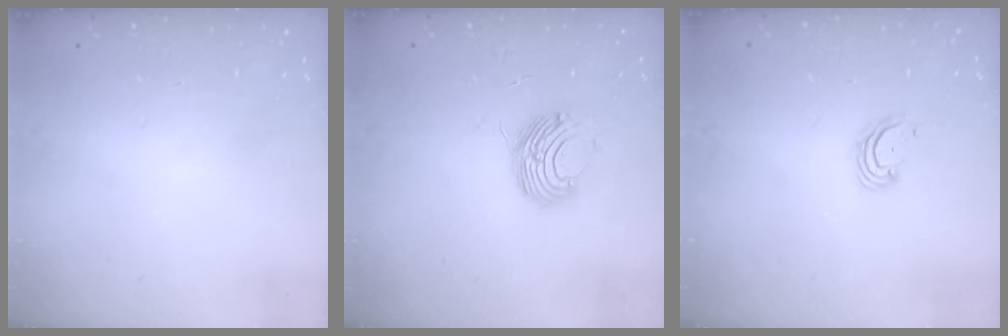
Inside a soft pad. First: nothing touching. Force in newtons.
{"total": 11.4, "press": 11.3, "slide": 1.1}
{"total": 2.7, "press": 2.7, "slide": 0.3}